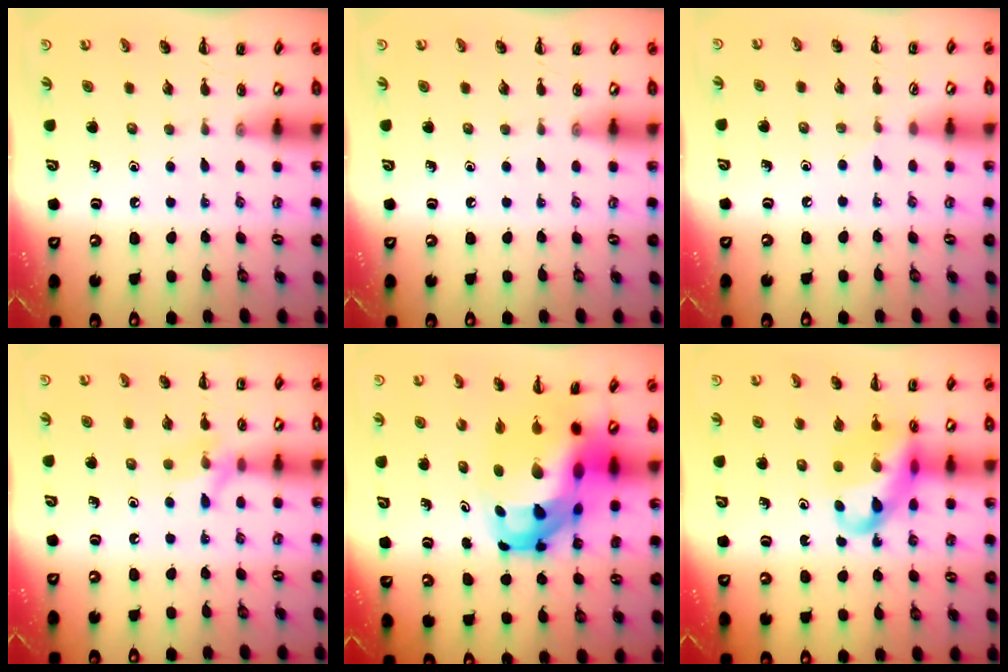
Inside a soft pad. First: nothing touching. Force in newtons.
{"total": 0.0}
{"total": 3.5, "press": 3.3, "slide": 1.4}
{"total": 8.1, "press": 8.0, "slide": 1.2}
{"total": 16.3, "press": 15.7, "slide": 4.2}
{"total": 14.0, "press": 13.5, "slide": 3.5}